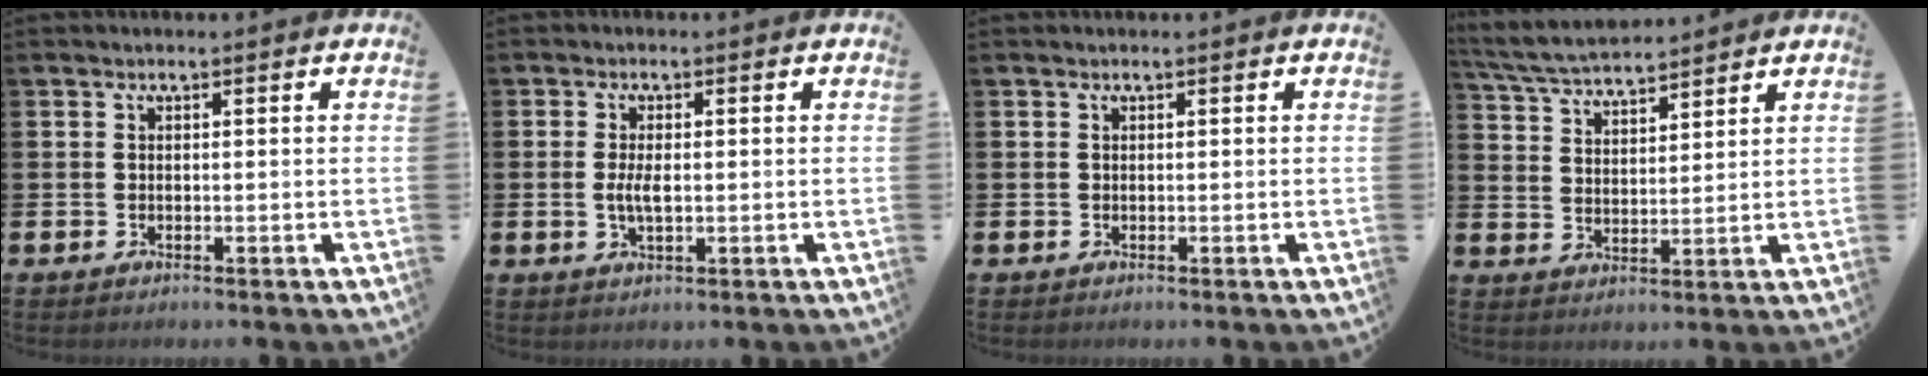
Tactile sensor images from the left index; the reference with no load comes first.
{"total": 2.7, "force": [0.0, 1.1, 2.5], "torque": [-0.042, -0.001, -0.003]}
{"total": 0.0}
{"total": 5.6, "force": [5.5, 0.7, 0.9], "torque": [-0.040, -0.029, 0.098]}